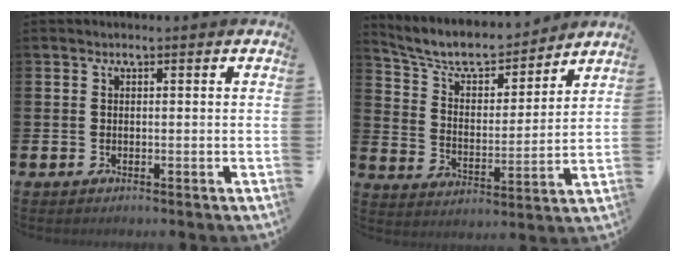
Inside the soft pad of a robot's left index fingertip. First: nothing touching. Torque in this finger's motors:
{"motor_torque": [-0.23, -0.65, 0.48, 0.11]}